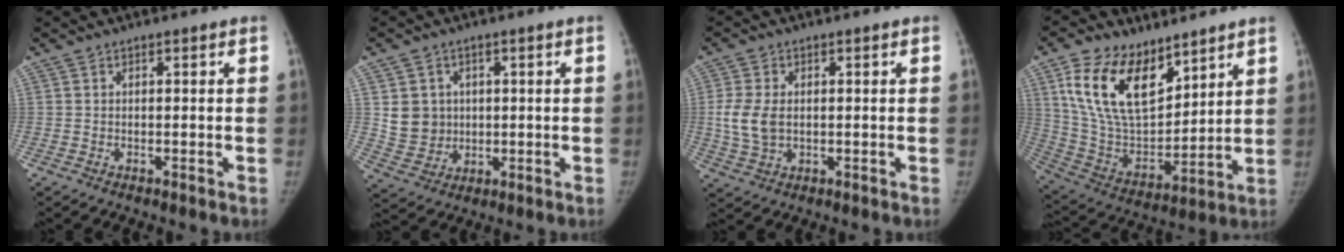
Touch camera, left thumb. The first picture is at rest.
{"total": 7.0, "force": [1.2, 6.5, 2.4], "torque": [-0.012, -0.008, 0.034]}
{"total": 6.5, "force": [0.1, 4.3, 4.9], "torque": [-0.105, -0.001, 0.008]}
{"total": 19.1, "force": [10.7, 10.5, 11.9], "torque": [-0.182, -0.049, 0.214]}